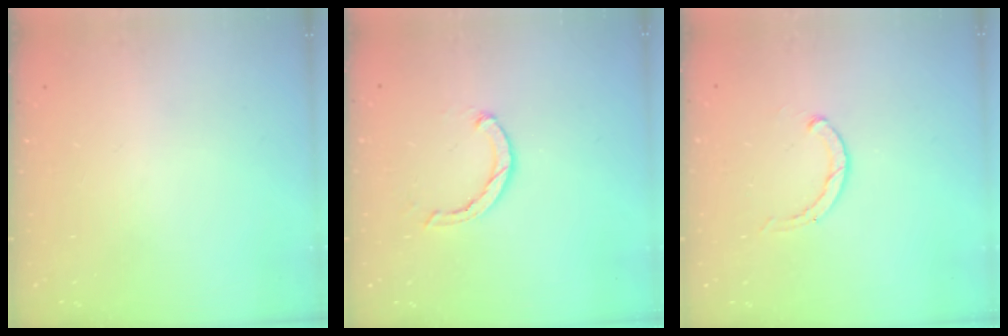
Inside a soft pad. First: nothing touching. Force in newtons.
{"total": 2.3, "press": 2.3, "slide": 0.3}
{"total": 2.3, "press": 2.3, "slide": 0.3}